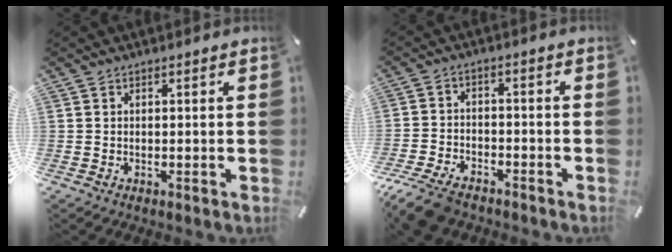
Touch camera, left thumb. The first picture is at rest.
{"total": 7.9, "force": [-6.3, 3.5, 3.2], "torque": [-0.071, 0.025, -0.121]}